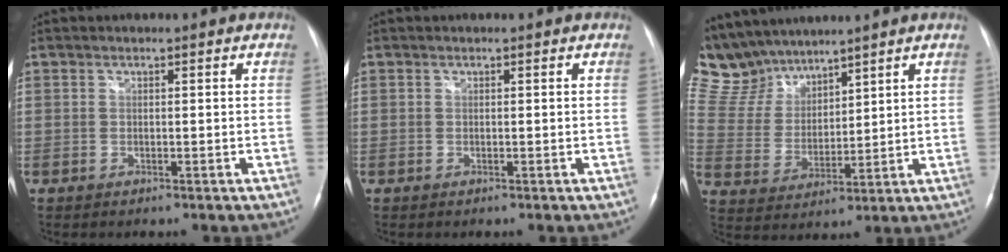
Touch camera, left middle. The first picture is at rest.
{"total": 0.0}
{"total": 10.3, "force": [9.7, 3.2, 1.6], "torque": [-0.055, 0.018, 0.211]}